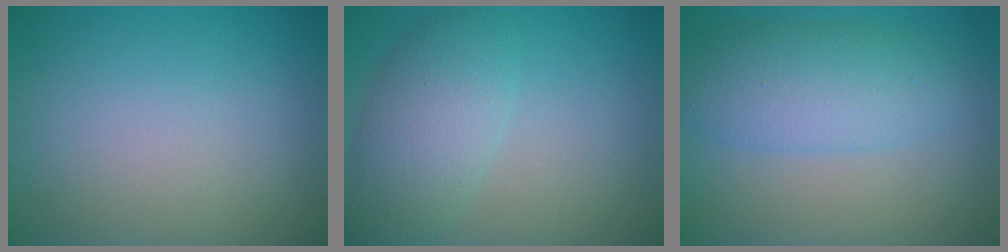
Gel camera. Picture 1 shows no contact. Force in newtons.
{"total": 4.9, "press": 4.9, "slide": 0.1}
{"total": 5.2, "press": 5.2, "slide": 0.2}